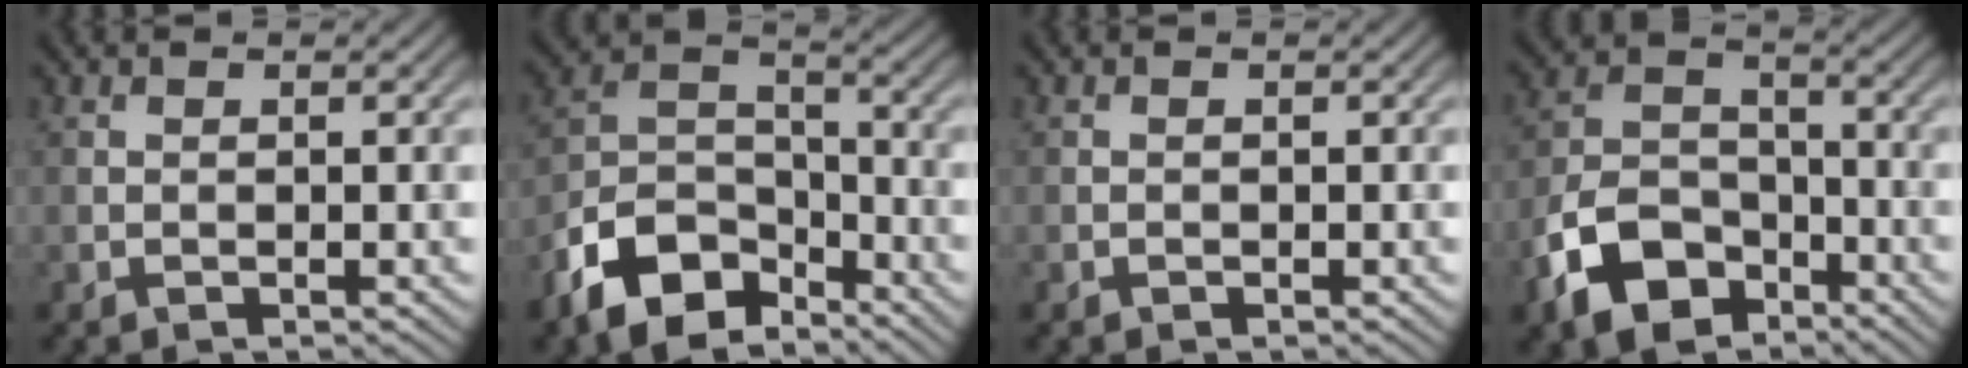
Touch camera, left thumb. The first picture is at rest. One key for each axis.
{"total": 11.3, "fx": -7.6, "fy": 6.0, "fz": 5.9, "tx": -0.119, "ty": -0.008, "tz": -0.159}
{"total": 0.0}
{"total": 9.9, "fx": -5.7, "fy": 6.0, "fz": 5.4, "tx": -0.123, "ty": -0.009, "tz": -0.124}